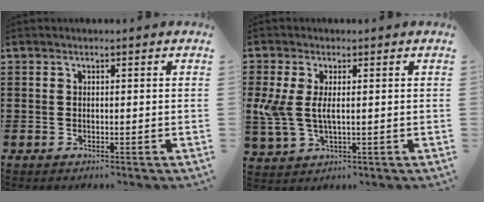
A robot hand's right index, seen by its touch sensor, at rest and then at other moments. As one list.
[{"total": 4.6, "force": [0.4, 2.0, 4.1], "torque": [-0.108, -0.004, 0.001]}]